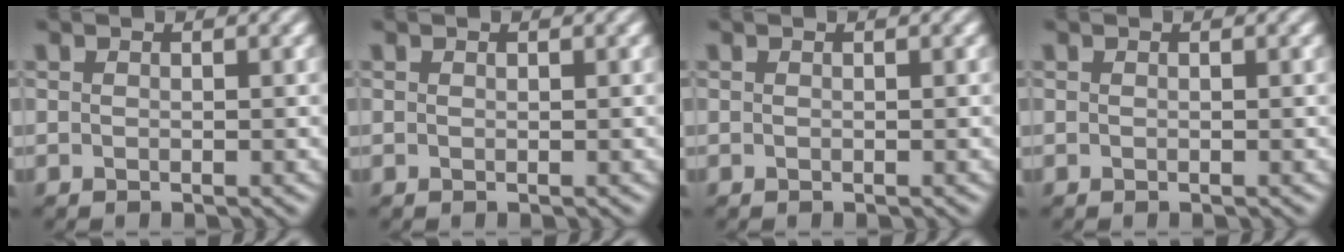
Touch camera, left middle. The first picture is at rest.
{"total": 0.0}
{"total": 0.0}
{"total": 0.0}